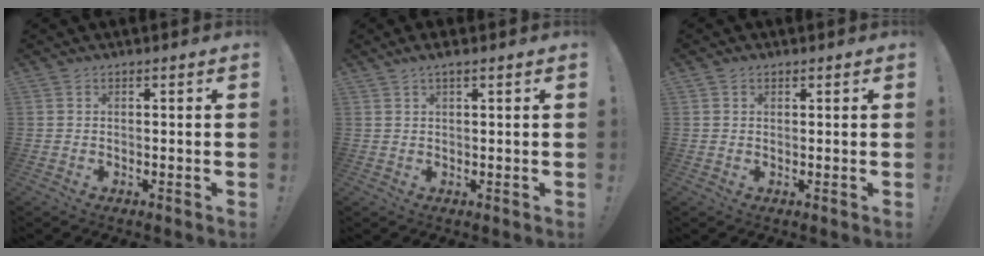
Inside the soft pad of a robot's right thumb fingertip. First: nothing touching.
{"total": 2.2, "force": [1.5, 0.0, 1.6], "torque": [-0.037, -0.005, 0.026]}
{"total": 1.0, "force": [0.7, 0.7, 0.2], "torque": [0.000, -0.002, 0.013]}